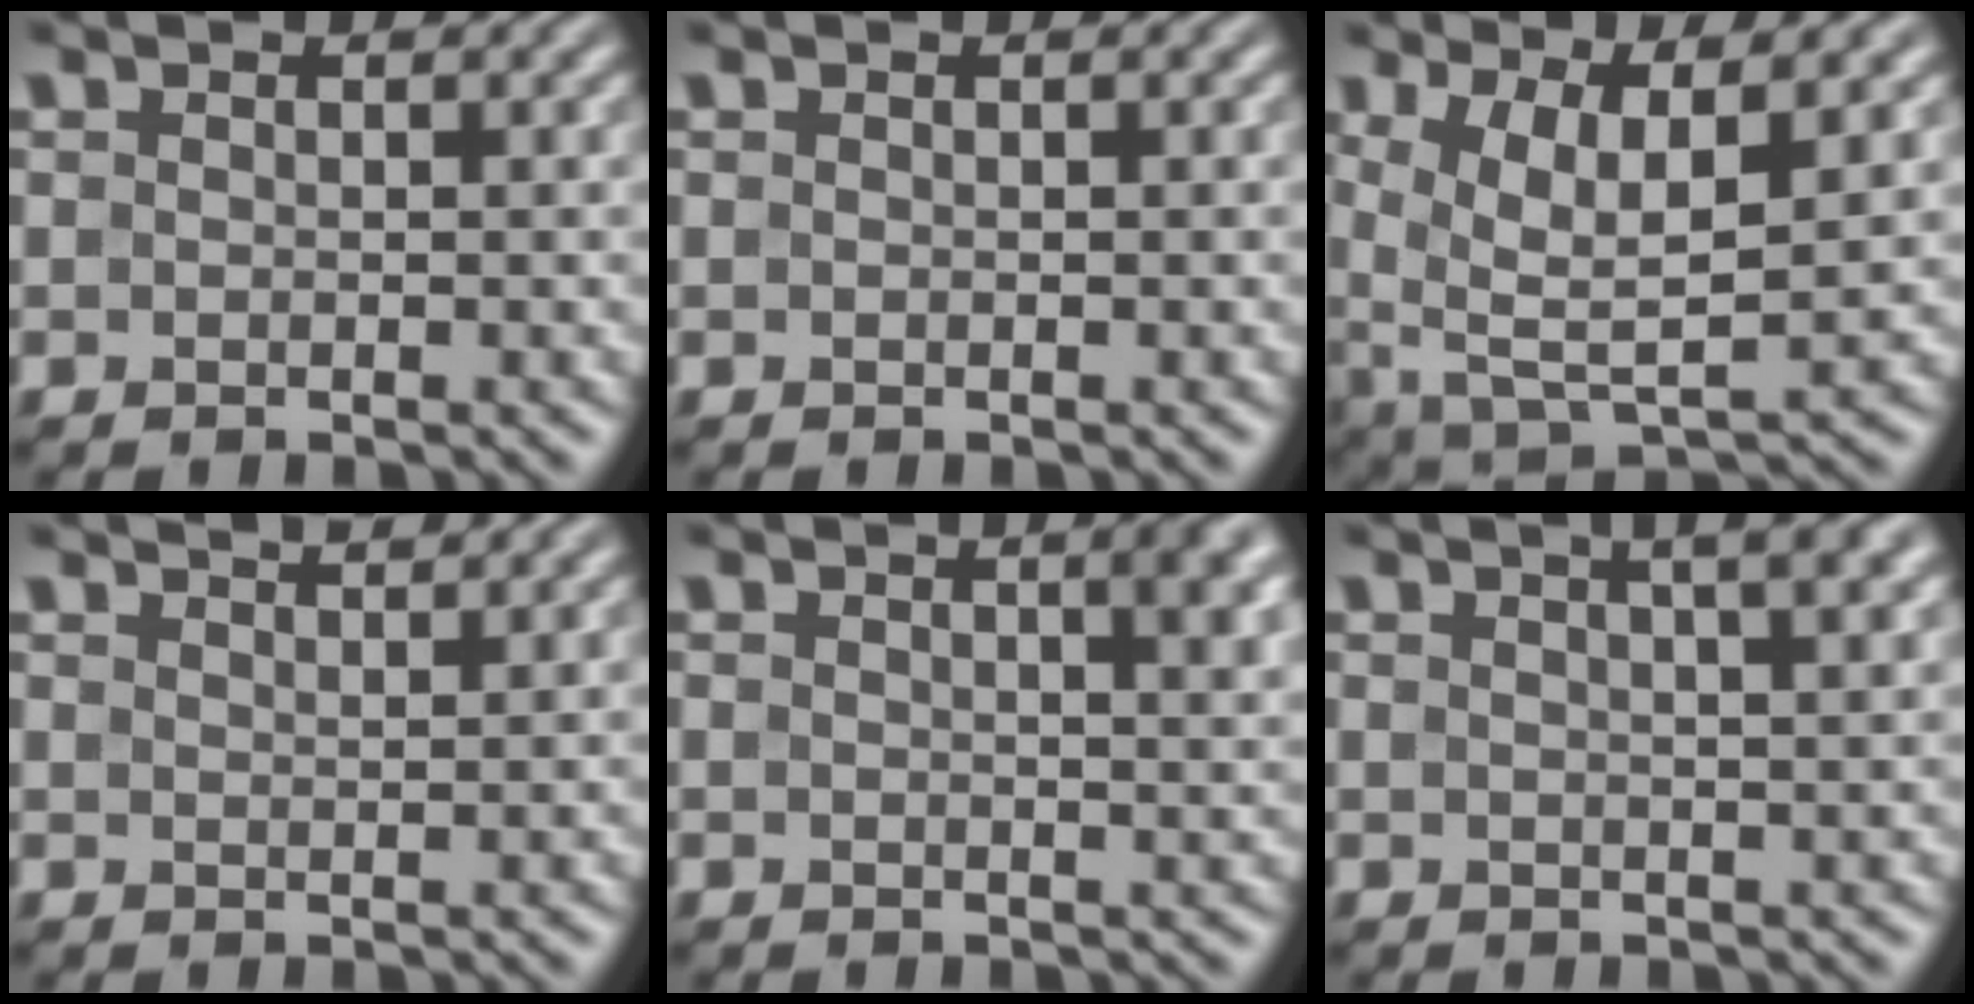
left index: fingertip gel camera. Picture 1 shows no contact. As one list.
[{"total": 0.0}, {"total": 6.6, "force": [1.7, 2.4, 5.9], "torque": [-0.117, -0.007, 0.032]}, {"total": 2.5, "force": [2.3, 0.4, 1.0], "torque": [-0.001, 0.005, 0.019]}, {"total": 4.0, "force": [1.2, 1.3, 3.6], "torque": [-0.026, 0.014, 0.008]}, {"total": 6.4, "force": [3.4, 2.4, 4.9], "torque": [-0.033, 0.039, 0.013]}]